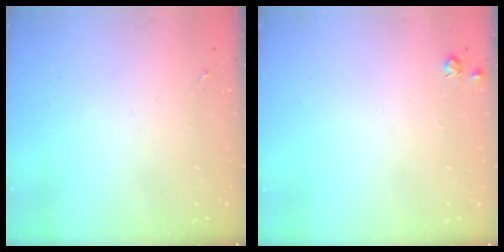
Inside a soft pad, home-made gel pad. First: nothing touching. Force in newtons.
{"total": 5.4, "press": 5.3, "slide": 0.7}